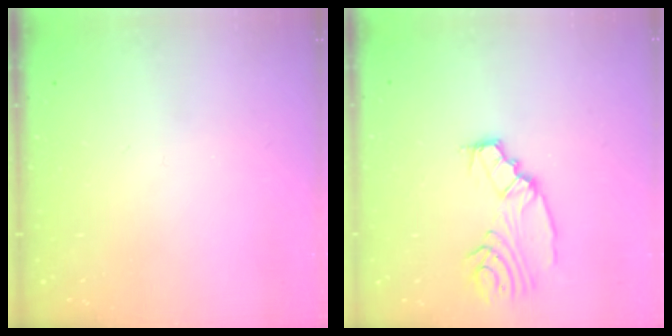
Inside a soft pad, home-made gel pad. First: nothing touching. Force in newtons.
{"total": 8.3, "press": 8.3, "slide": 0.8}